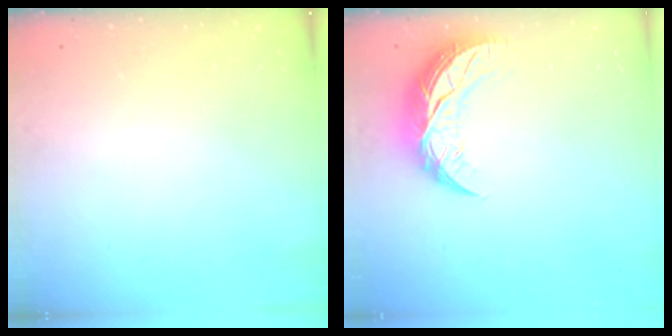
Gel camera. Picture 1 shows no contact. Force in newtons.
{"total": 10.1, "press": 10.0, "slide": 0.9}